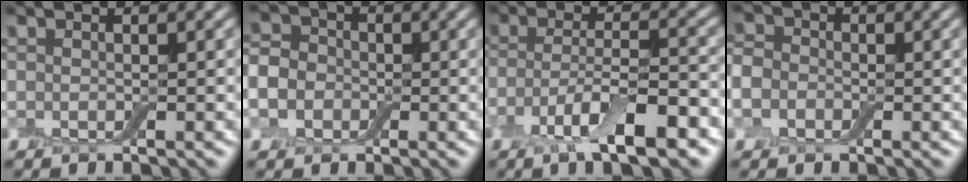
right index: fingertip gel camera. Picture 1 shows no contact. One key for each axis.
{"total": 6.4, "fx": -1.6, "fy": 5.6, "fz": 2.6, "tx": -0.048, "ty": 0.004, "tz": -0.060}
{"total": 6.6, "fx": -3.1, "fy": 1.9, "fz": 5.5, "tx": -0.103, "ty": -0.004, "tz": -0.060}
{"total": 3.8, "fx": -0.6, "fy": 3.3, "fz": 1.8, "tx": -0.024, "ty": 0.011, "tz": -0.035}